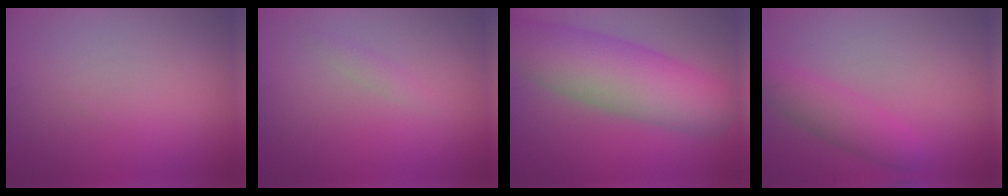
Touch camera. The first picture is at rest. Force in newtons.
{"total": 0.9, "press": 0.9, "slide": 0.1}
{"total": 9.6, "press": 9.6, "slide": 0.4}
{"total": 3.1, "press": 3.1, "slide": 0.1}